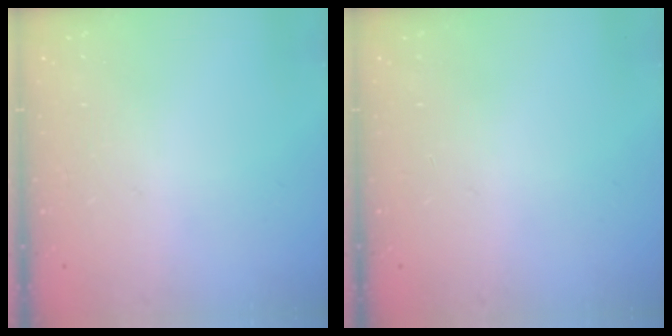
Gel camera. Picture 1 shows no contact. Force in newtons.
{"total": 0.0}